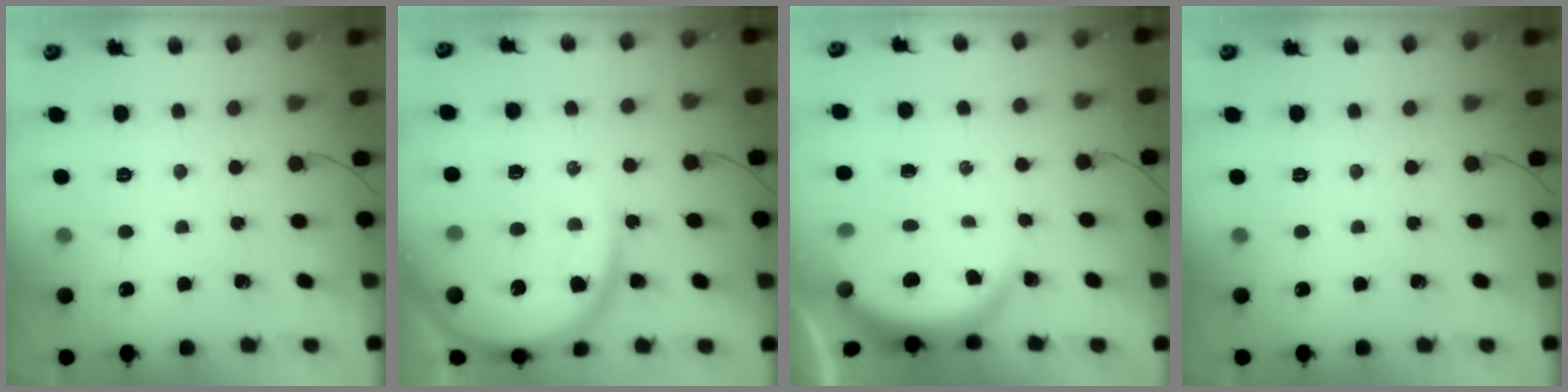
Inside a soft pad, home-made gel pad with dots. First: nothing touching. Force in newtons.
{"total": 15.4, "press": 15.3, "slide": 1.6}
{"total": 3.9, "press": 3.9, "slide": 0.2}
{"total": 0.0}